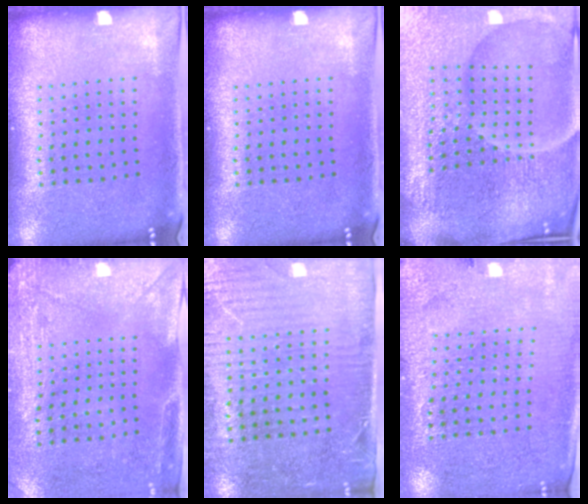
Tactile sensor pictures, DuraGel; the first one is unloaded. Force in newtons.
{"total": 0.0}
{"total": 7.2, "press": 6.4, "slide": 3.4}
{"total": 3.0, "press": 2.4, "slide": 1.8}
{"total": 3.4, "press": 2.9, "slide": 1.7}
{"total": 2.8, "press": 2.8, "slide": 0.5}